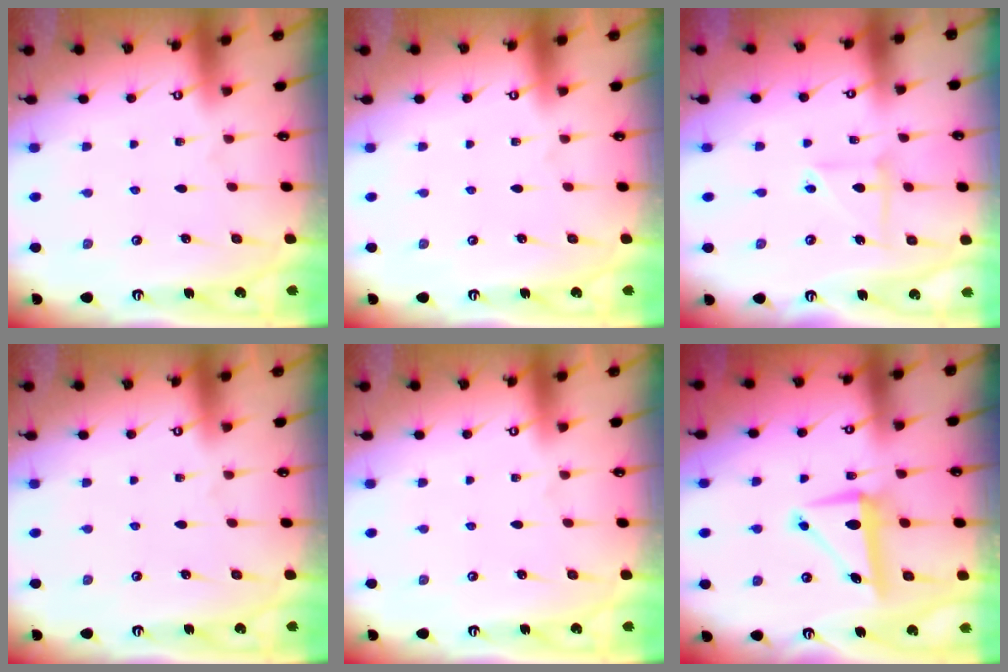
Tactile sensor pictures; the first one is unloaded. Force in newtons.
{"total": 0.0}
{"total": 6.2, "press": 6.1, "slide": 1.3}
{"total": 0.0}
{"total": 0.0}
{"total": 8.2, "press": 8.1, "slide": 1.1}